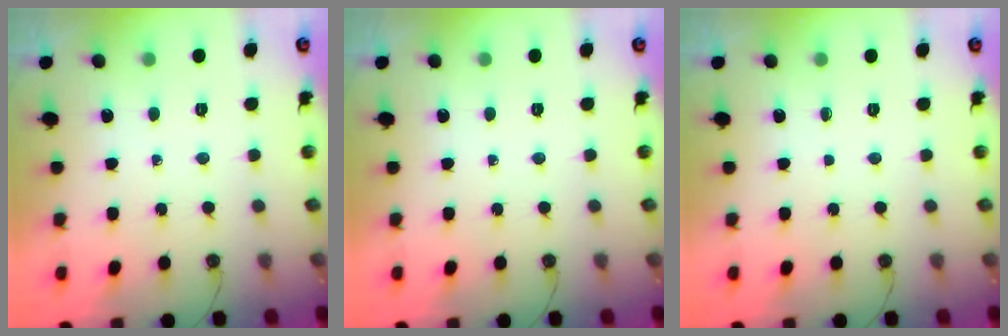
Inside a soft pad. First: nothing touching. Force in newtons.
{"total": 0.0}
{"total": 0.0}